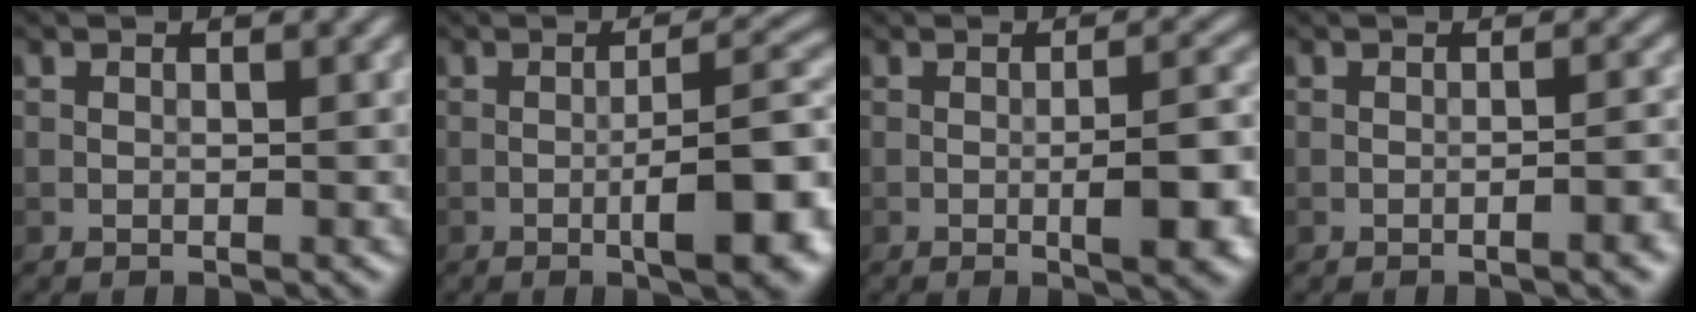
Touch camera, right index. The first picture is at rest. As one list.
[{"total": 8.3, "force": [-2.3, 2.0, 7.7], "torque": [-0.107, 0.004, -0.035]}, {"total": 5.8, "force": [-1.3, 1.4, 5.5], "torque": [-0.079, -0.001, -0.016]}, {"total": 2.7, "force": [-1.1, 0.6, 2.4], "torque": [-0.029, 0.007, -0.020]}]